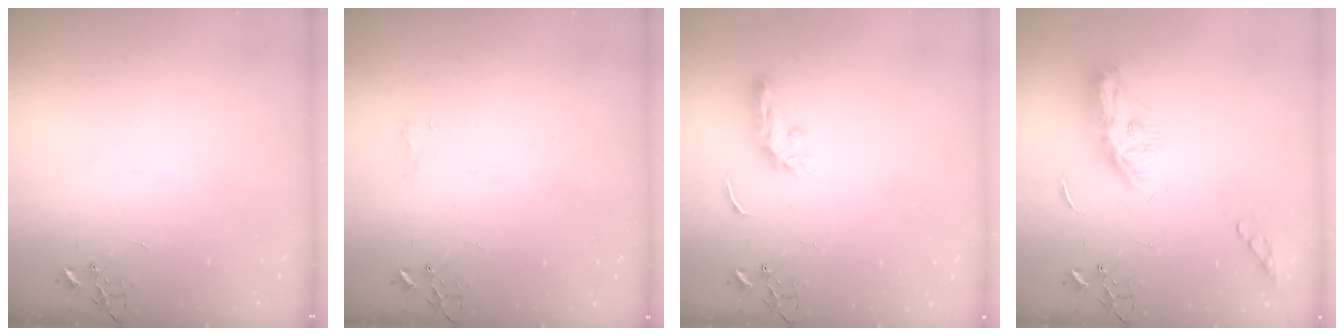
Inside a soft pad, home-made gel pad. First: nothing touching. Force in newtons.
{"total": 5.8, "press": 5.8, "slide": 0.7}
{"total": 7.6, "press": 7.6, "slide": 0.4}
{"total": 11.4, "press": 11.4, "slide": 0.5}